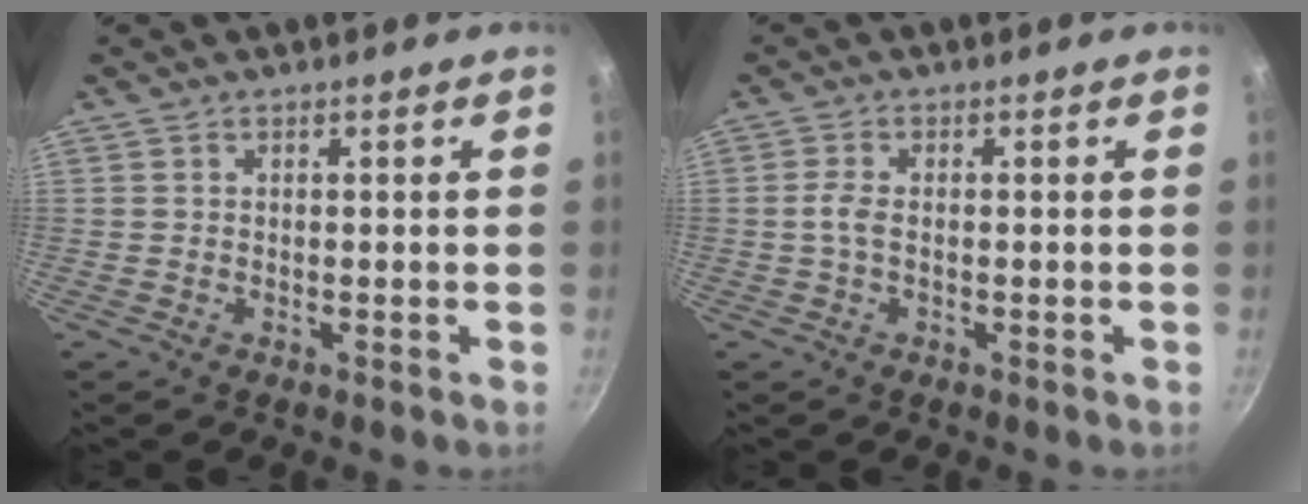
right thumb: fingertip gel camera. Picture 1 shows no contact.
{"total": 2.6, "force": [-0.2, 1.3, 2.3], "torque": [-0.057, 0.006, -0.008]}